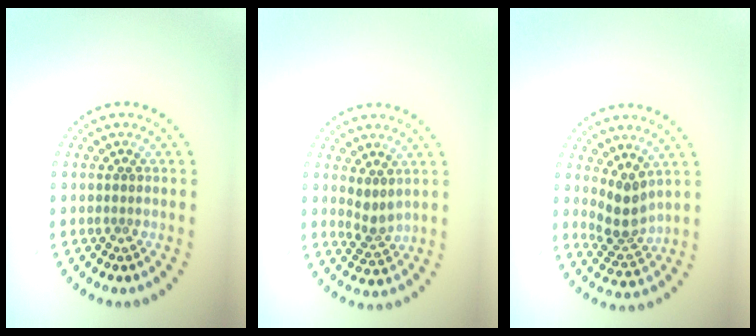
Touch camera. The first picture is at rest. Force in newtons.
{"total": 2.0, "press": 1.6, "slide": 1.3}
{"total": 3.2, "press": 2.5, "slide": 2.0}